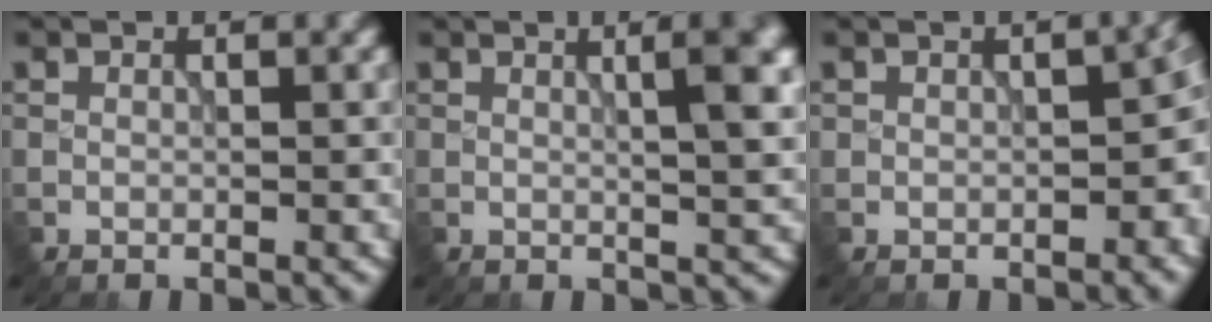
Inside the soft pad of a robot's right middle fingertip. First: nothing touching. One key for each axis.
{"total": 5.3, "fx": 1.5, "fy": 1.6, "fz": 4.8, "tx": -0.030, "ty": 0.021, "tz": 0.010}
{"total": 6.3, "fx": -0.1, "fy": 3.5, "fz": 5.2, "tx": -0.051, "ty": 0.001, "tz": -0.003}